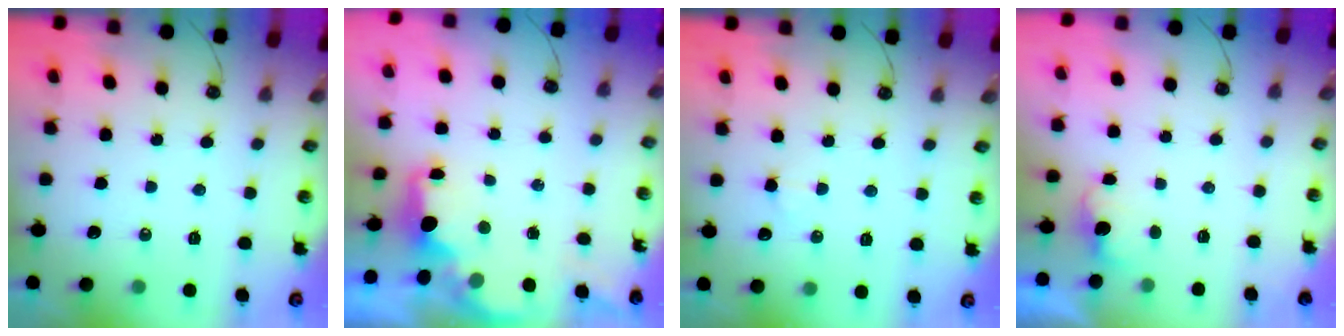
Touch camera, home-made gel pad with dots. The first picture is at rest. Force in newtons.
{"total": 1.9, "press": 1.8, "slide": 0.7}
{"total": 3.2, "press": 3.0, "slide": 0.8}
{"total": 1.5, "press": 1.3, "slide": 0.8}